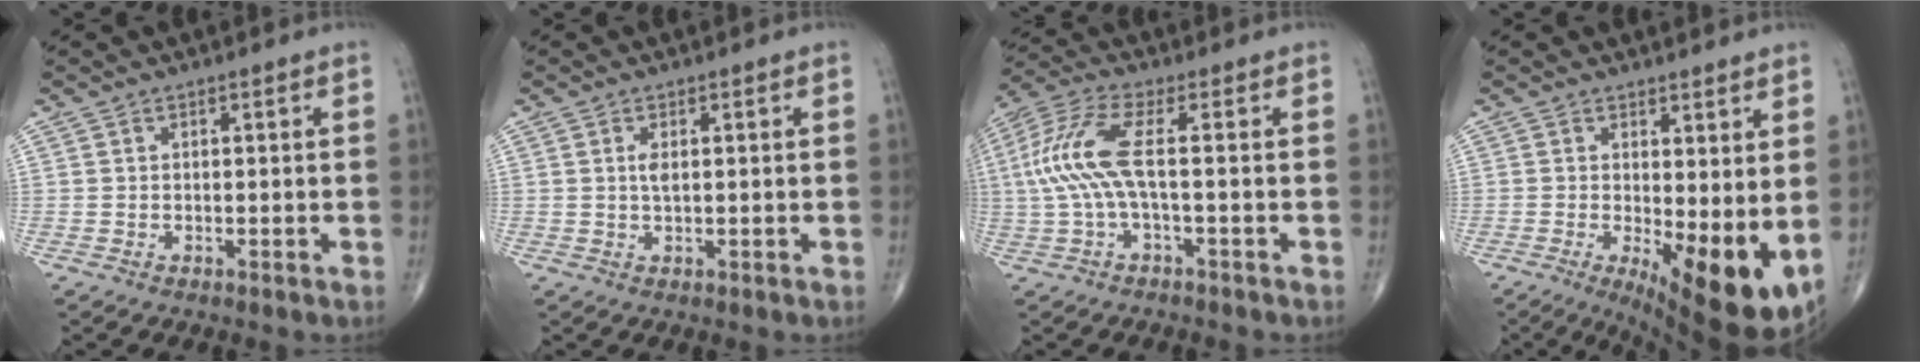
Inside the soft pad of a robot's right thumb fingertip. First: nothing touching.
{"total": 1.8, "force": [0.4, 0.7, 1.6], "torque": [-0.033, -0.002, 0.009]}
{"total": 10.2, "force": [-0.1, 2.6, 9.9], "torque": [-0.253, 0.031, -0.005]}
{"total": 12.2, "force": [-1.0, 4.2, 11.5], "torque": [-0.162, -0.029, -0.002]}